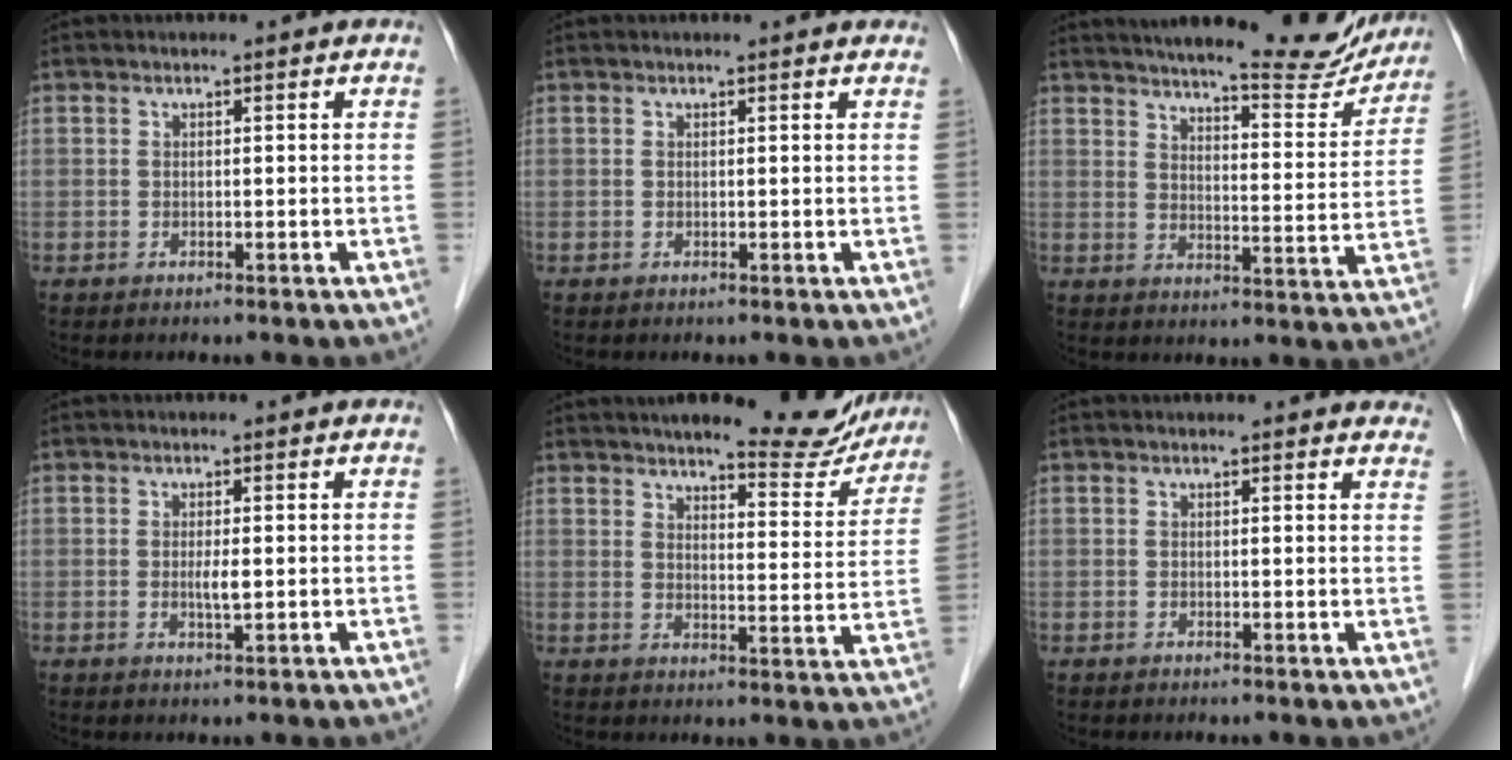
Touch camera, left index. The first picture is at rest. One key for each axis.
{"total": 2.3, "fx": 2.1, "fy": 0.6, "fz": 0.8, "tx": -0.013, "ty": 0.007, "tz": 0.013}
{"total": 19.6, "fx": 17.9, "fy": 2.5, "fz": 7.5, "tx": -0.102, "ty": -0.045, "tz": 0.220}
{"total": 1.9, "fx": -0.2, "fy": 0.3, "fz": 1.9, "tx": -0.038, "ty": -0.006, "tz": -0.002}
{"total": 12.6, "fx": 11.5, "fy": 2.4, "fz": 4.5, "tx": -0.043, "ty": -0.024, "tz": 0.134}
{"total": 6.2, "fx": 5.8, "fy": 1.5, "fz": 1.6, "tx": 0.001, "ty": -0.002, "tz": 0.039}